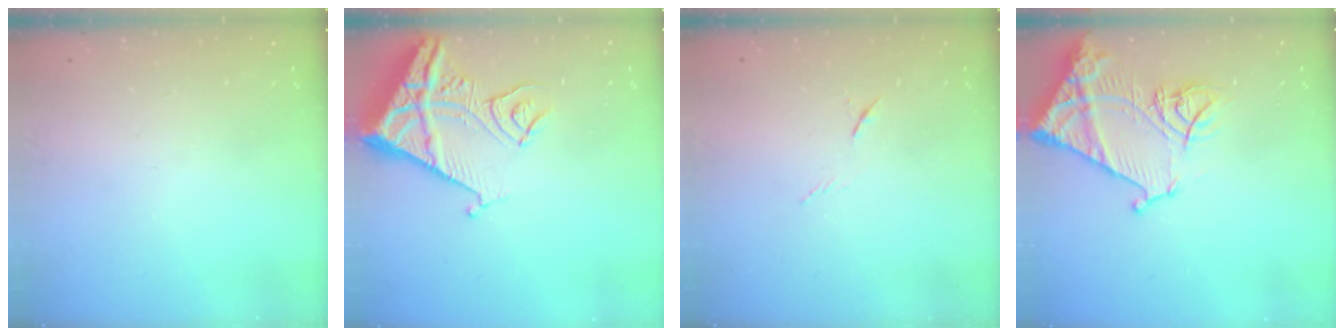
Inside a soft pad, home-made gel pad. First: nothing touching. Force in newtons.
{"total": 13.5, "press": 13.5, "slide": 1.4}
{"total": 6.2, "press": 6.1, "slide": 0.9}
{"total": 17.3, "press": 17.3, "slide": 1.6}